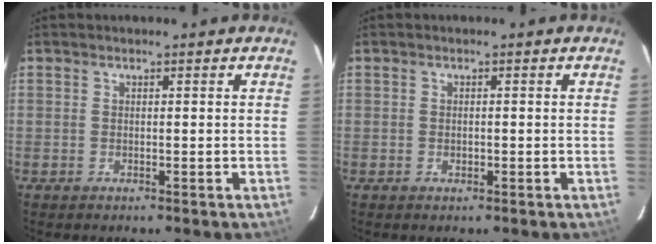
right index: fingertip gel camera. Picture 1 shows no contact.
{"total": 0.8, "force": [-0.2, 0.5, 0.5], "torque": [-0.008, 0.002, -0.003]}